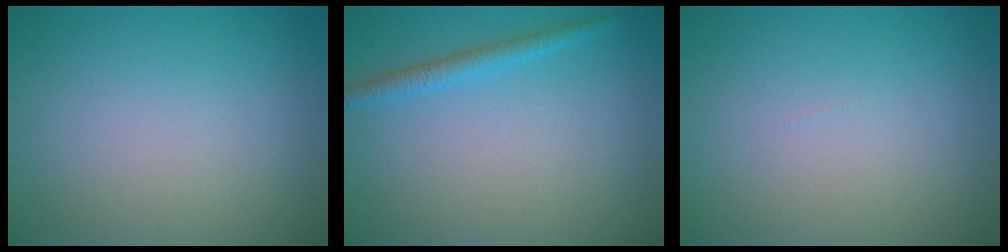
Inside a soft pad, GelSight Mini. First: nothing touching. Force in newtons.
{"total": 1.8, "press": 1.8, "slide": 0.2}
{"total": 0.0}